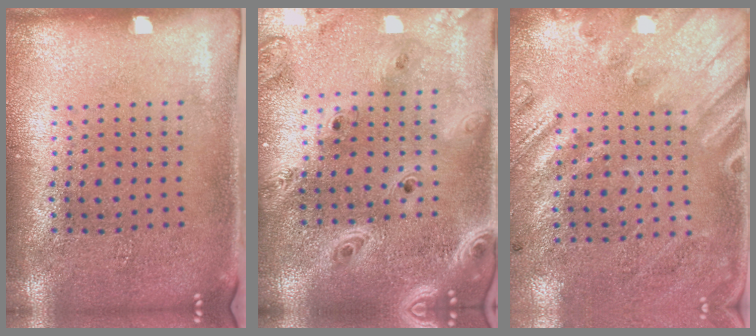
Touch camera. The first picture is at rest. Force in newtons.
{"total": 3.2, "press": 2.6, "slide": 1.9}
{"total": 2.5, "press": 1.8, "slide": 1.8}